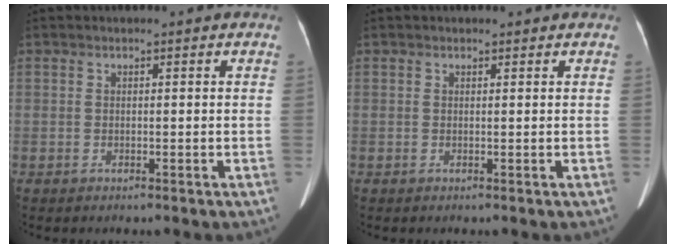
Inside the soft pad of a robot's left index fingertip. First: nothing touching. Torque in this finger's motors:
{"motor_torque": [0.05, -0.17, 0.08, 0.02]}